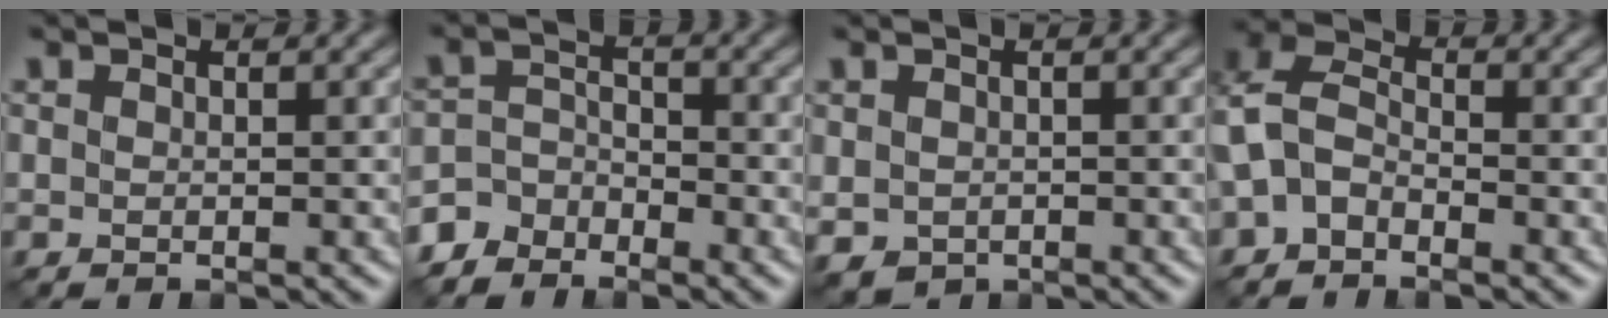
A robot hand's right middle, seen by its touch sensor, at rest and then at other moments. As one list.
[{"total": 3.6, "force": [-3.2, 1.7, 0.3], "torque": [0.002, 0.005, -0.064]}, {"total": 1.8, "force": [-0.6, 1.4, 0.9], "torque": [-0.023, -0.006, -0.008]}, {"total": 4.8, "force": [-1.4, 3.4, 3.1], "torque": [-0.074, 0.007, -0.042]}]